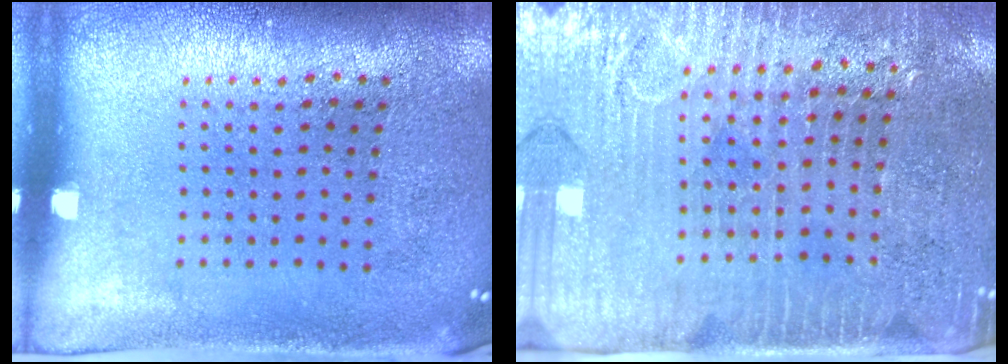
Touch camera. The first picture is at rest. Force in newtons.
{"total": 3.6, "press": 3.2, "slide": 1.8}